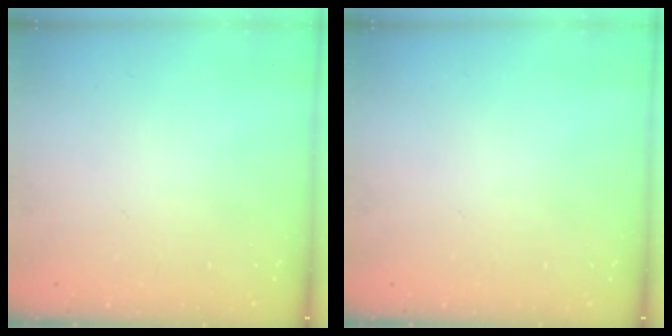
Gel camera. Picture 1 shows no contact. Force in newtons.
{"total": 0.0}